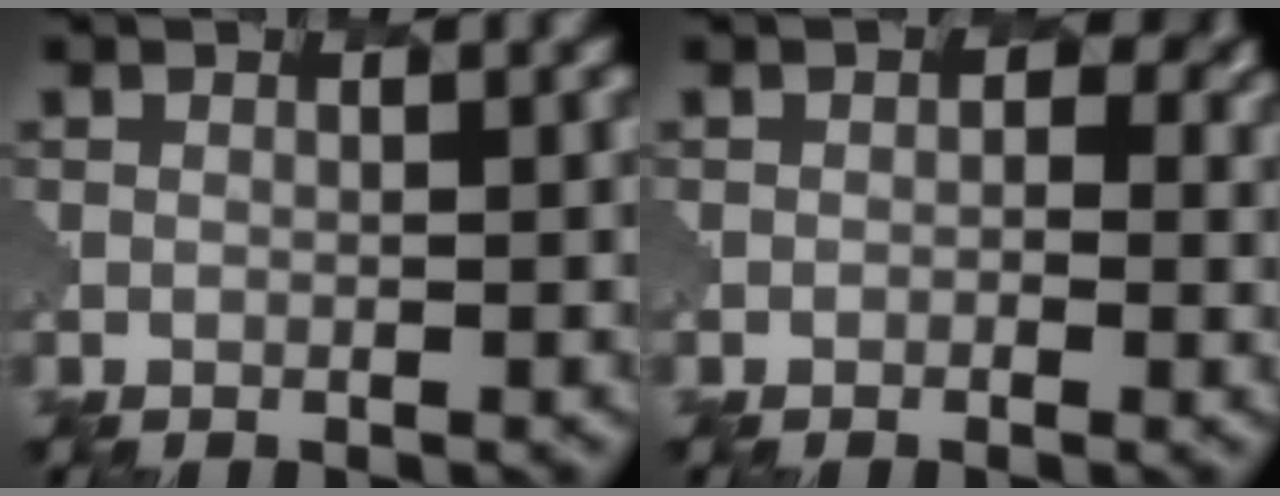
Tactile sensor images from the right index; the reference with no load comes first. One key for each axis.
{"total": 1.8, "fx": 0.2, "fy": 1.8, "fz": 0.2, "tx": -0.004, "ty": -0.006, "tz": -0.014}